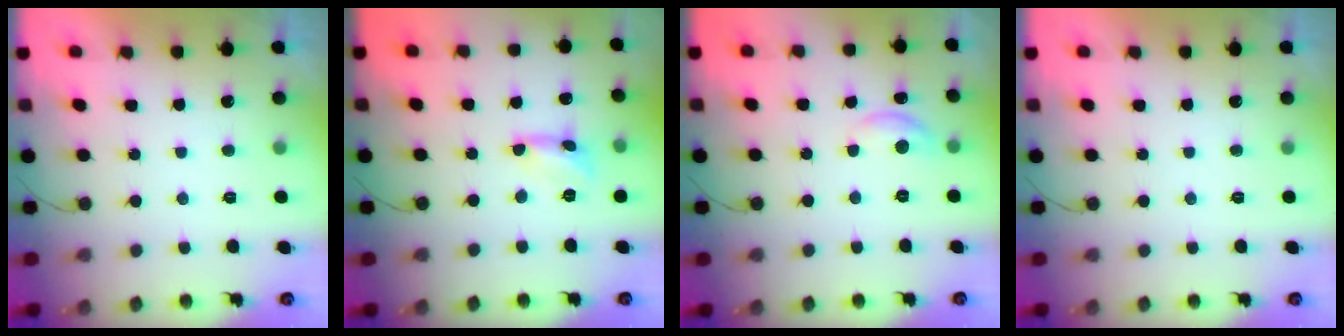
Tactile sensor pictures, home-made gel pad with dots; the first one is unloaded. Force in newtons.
{"total": 3.6, "press": 3.6, "slide": 0.4}
{"total": 6.8, "press": 6.8, "slide": 0.5}
{"total": 0.0}